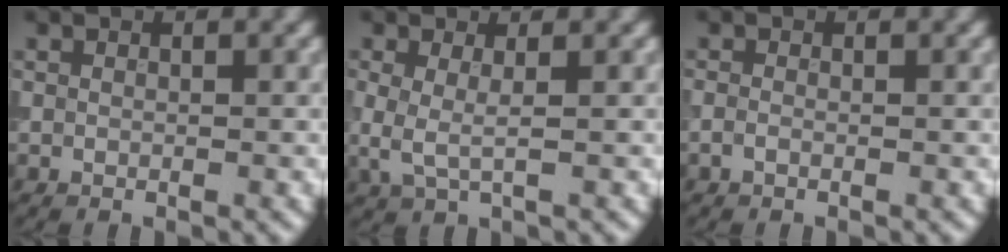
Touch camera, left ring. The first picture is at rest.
{"total": 1.9, "force": [0.2, 0.6, 1.8], "torque": [-0.040, -0.006, 0.003]}
{"total": 0.6, "force": [-0.3, 0.3, 0.4], "torque": [-0.011, -0.002, -0.008]}